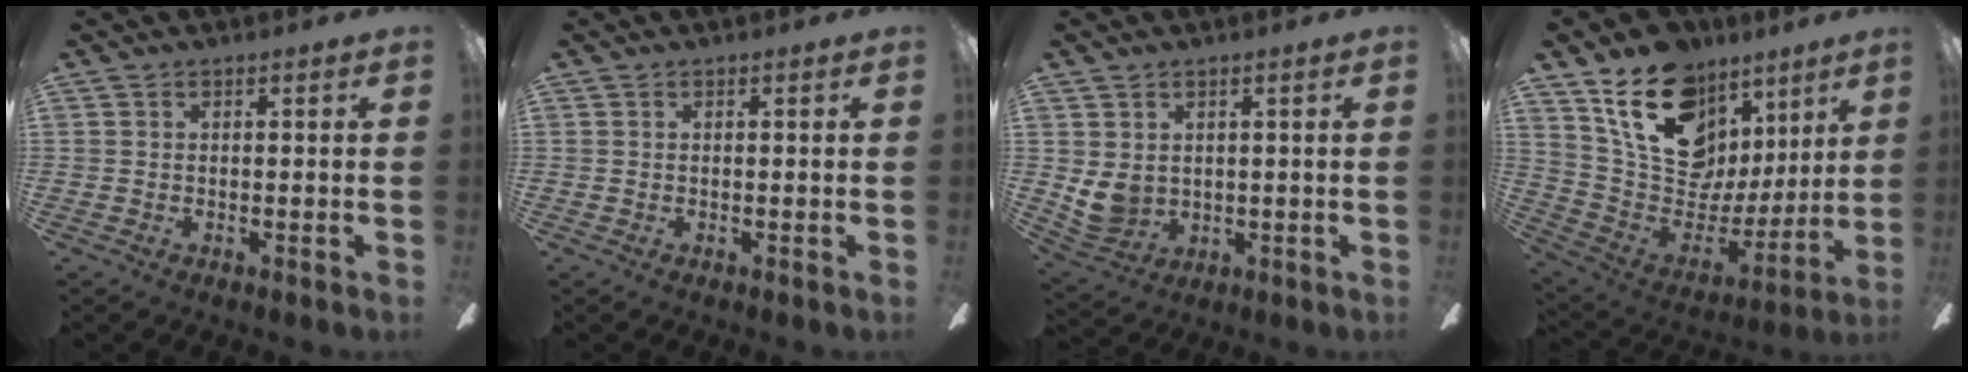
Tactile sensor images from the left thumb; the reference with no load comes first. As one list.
[{"total": 0.0}, {"total": 6.1, "force": [1.8, 4.7, 3.5], "torque": [-0.098, -0.009, 0.034]}, {"total": 21.3, "force": [11.8, 13.9, 11.1], "torque": [-0.183, -0.059, 0.219]}]